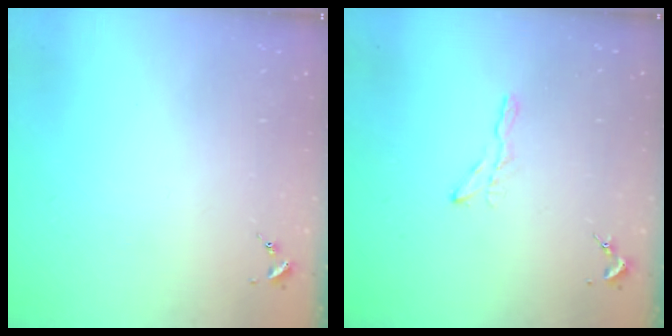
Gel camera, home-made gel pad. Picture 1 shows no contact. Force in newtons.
{"total": 4.2, "press": 4.2, "slide": 0.5}